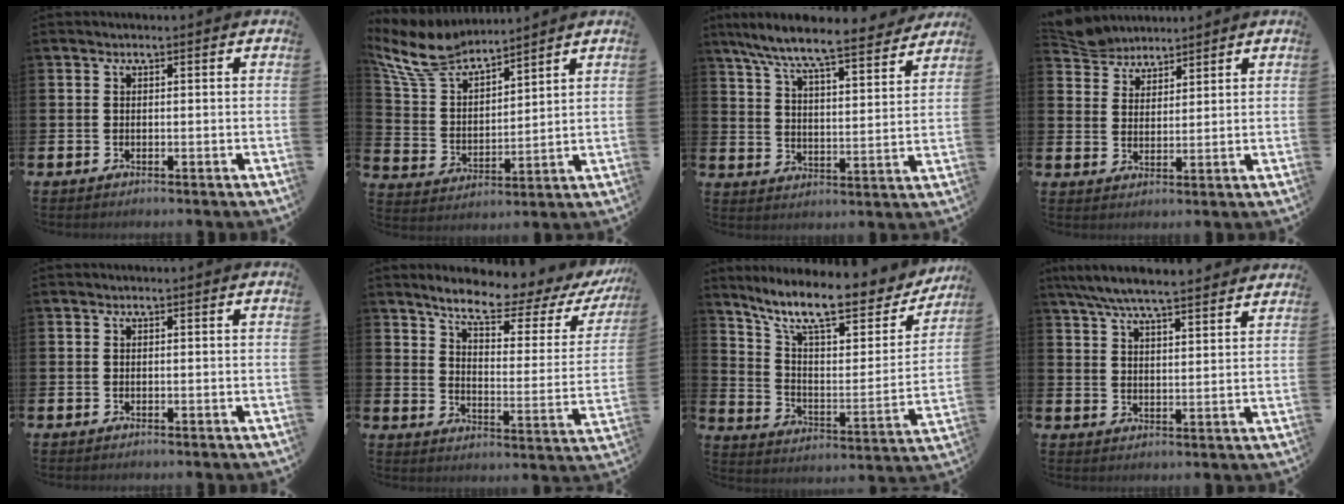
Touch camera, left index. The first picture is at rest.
{"total": 8.2, "force": [7.6, 2.3, 2.0], "torque": [-0.076, -0.043, 0.139]}
{"total": 8.6, "force": [7.9, 0.6, 3.3], "torque": [-0.088, -0.061, 0.132]}
{"total": 4.8, "force": [4.7, 1.1, -0.3], "torque": [-0.004, -0.023, 0.086]}
{"total": 0.0}
{"total": 8.1, "force": [6.9, 1.7, 4.0], "torque": [-0.096, -0.049, 0.110]}
{"total": 12.2, "force": [9.7, 3.7, 6.5], "torque": [-0.149, -0.063, 0.162]}
{"total": 7.1, "force": [6.7, 0.5, 2.3], "torque": [-0.069, -0.031, 0.122]}